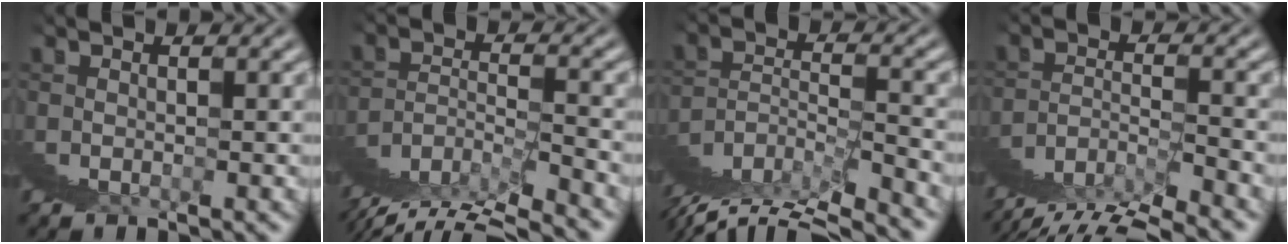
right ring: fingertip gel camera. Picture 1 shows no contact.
{"total": 2.5, "force": [0.0, 1.5, 2.1], "torque": [-0.021, 0.008, -0.014]}
{"total": 2.8, "force": [-0.7, 1.2, 2.4], "torque": [-0.025, -0.002, -0.018]}
{"total": 2.7, "force": [0.7, 1.6, 2.1], "torque": [-0.020, 0.020, -0.010]}